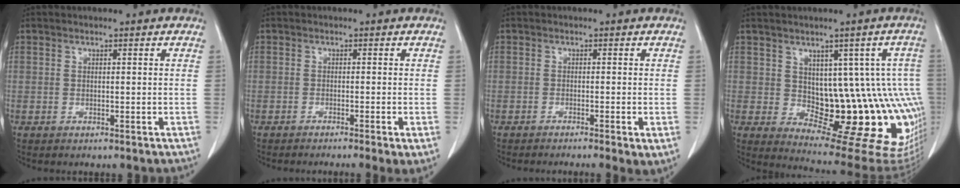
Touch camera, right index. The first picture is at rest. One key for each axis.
{"total": 4.7, "fx": -3.1, "fy": -0.2, "fz": 3.6, "tx": -0.037, "ty": -0.013, "tz": -0.046}
{"total": 4.6, "fx": -2.7, "fy": 0.4, "fz": 3.7, "tx": -0.042, "ty": -0.013, "tz": -0.041}
{"total": 15.9, "fx": -0.9, "fy": 7.1, "fz": 14.2, "tx": -0.117, "ty": 0.019, "tz": 0.010}